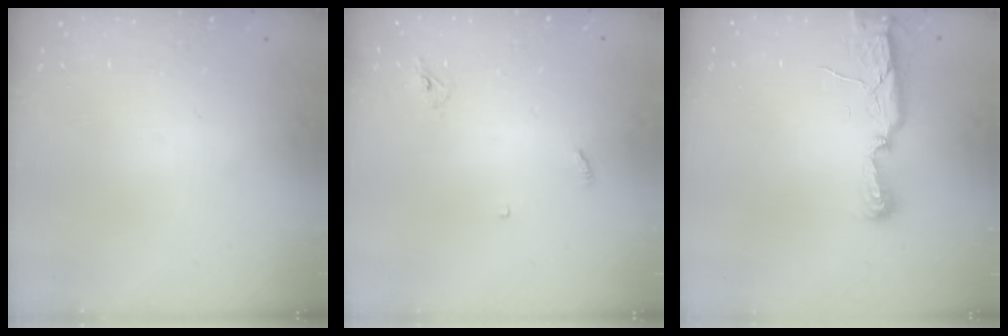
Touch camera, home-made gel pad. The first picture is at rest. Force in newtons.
{"total": 2.9, "press": 2.9, "slide": 0.2}
{"total": 9.0, "press": 7.8, "slide": 4.5}